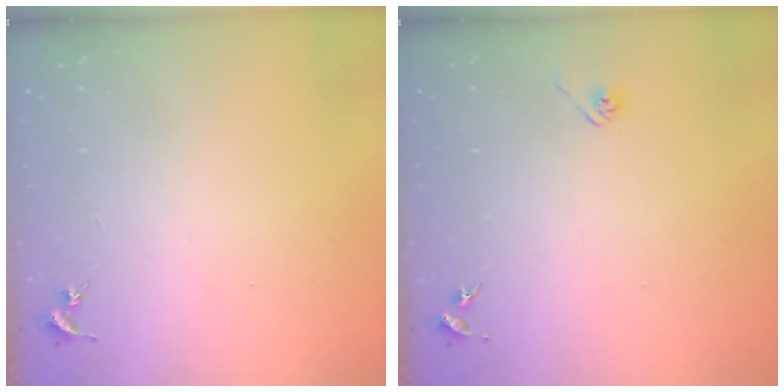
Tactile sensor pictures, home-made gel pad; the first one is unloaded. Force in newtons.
{"total": 2.9, "press": 2.8, "slide": 0.8}